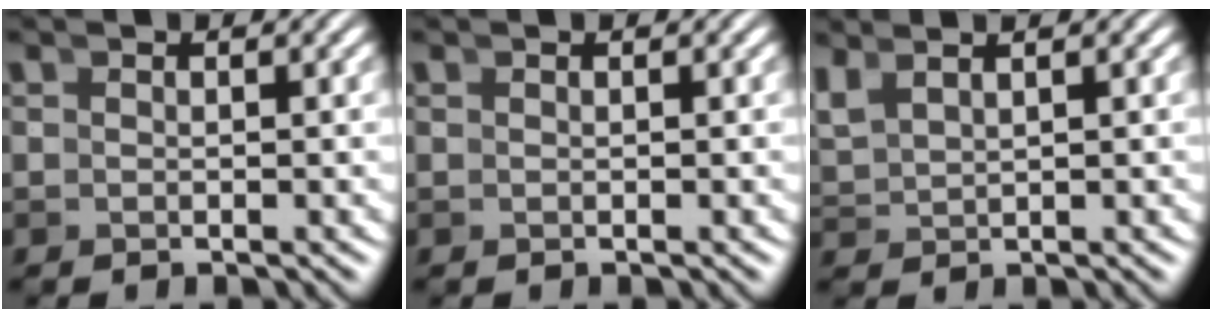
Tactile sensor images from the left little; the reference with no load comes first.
{"total": 0.0}
{"total": 2.3, "force": [1.7, 0.9, 1.2], "torque": [-0.023, 0.007, 0.039]}